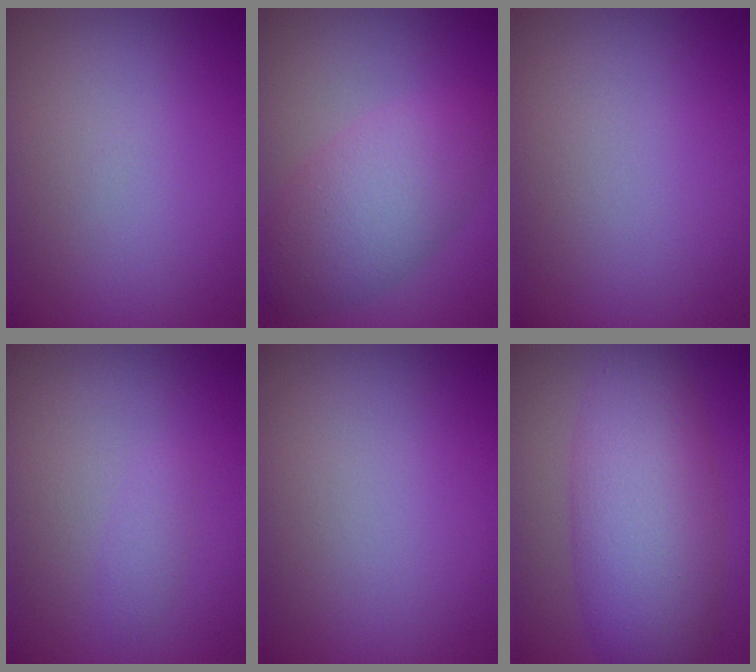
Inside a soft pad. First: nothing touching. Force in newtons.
{"total": 5.7, "press": 5.7, "slide": 0.0}
{"total": 0.0}
{"total": 0.8, "press": 0.8, "slide": 0.1}
{"total": 0.0}
{"total": 7.9, "press": 7.9, "slide": 0.1}